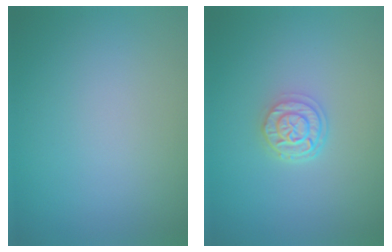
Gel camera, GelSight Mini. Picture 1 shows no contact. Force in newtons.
{"total": 2.6, "press": 2.1, "slide": 1.5}